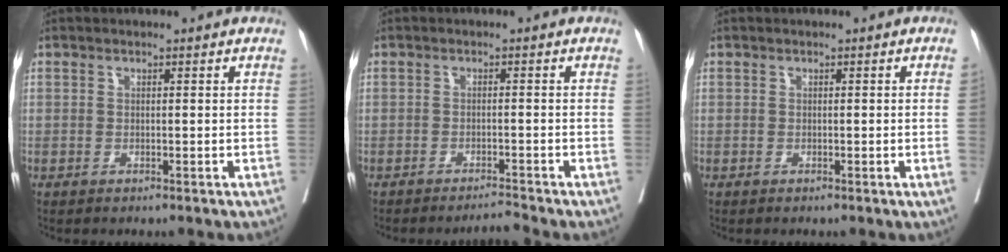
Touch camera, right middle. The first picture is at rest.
{"total": 1.9, "force": [-1.8, -0.7, 0.0], "torque": [0.000, -0.010, -0.028]}
{"total": 1.8, "force": [-0.2, -0.5, 1.7], "torque": [-0.027, 0.001, 0.001]}